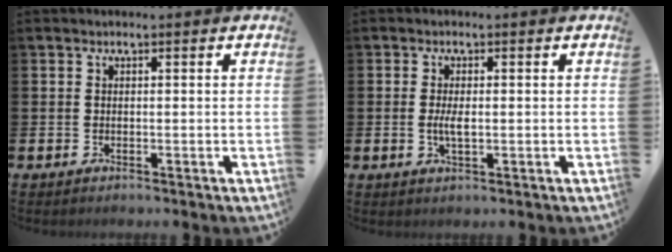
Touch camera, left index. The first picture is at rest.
{"total": 2.5, "force": [0.0, 1.0, 2.3], "torque": [-0.037, -0.002, -0.003]}